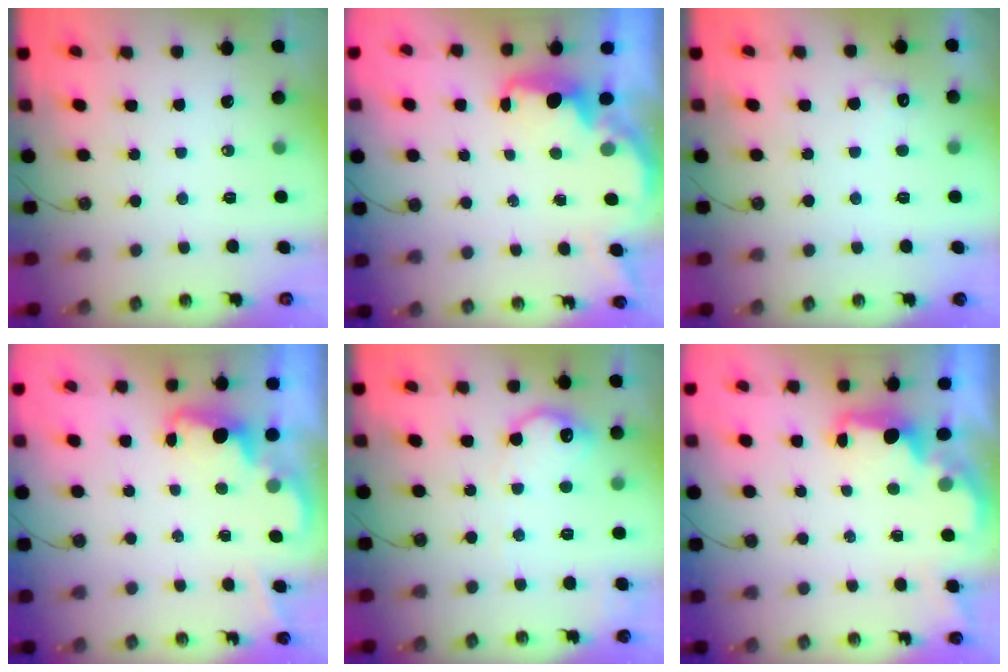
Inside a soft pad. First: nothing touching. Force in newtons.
{"total": 2.3, "press": 2.2, "slide": 0.8}
{"total": 3.9, "press": 3.8, "slide": 1.1}
{"total": 2.0, "press": 2.0, "slide": 0.6}
{"total": 12.2, "press": 12.1, "slide": 0.6}
{"total": 2.1, "press": 2.0, "slide": 0.8}